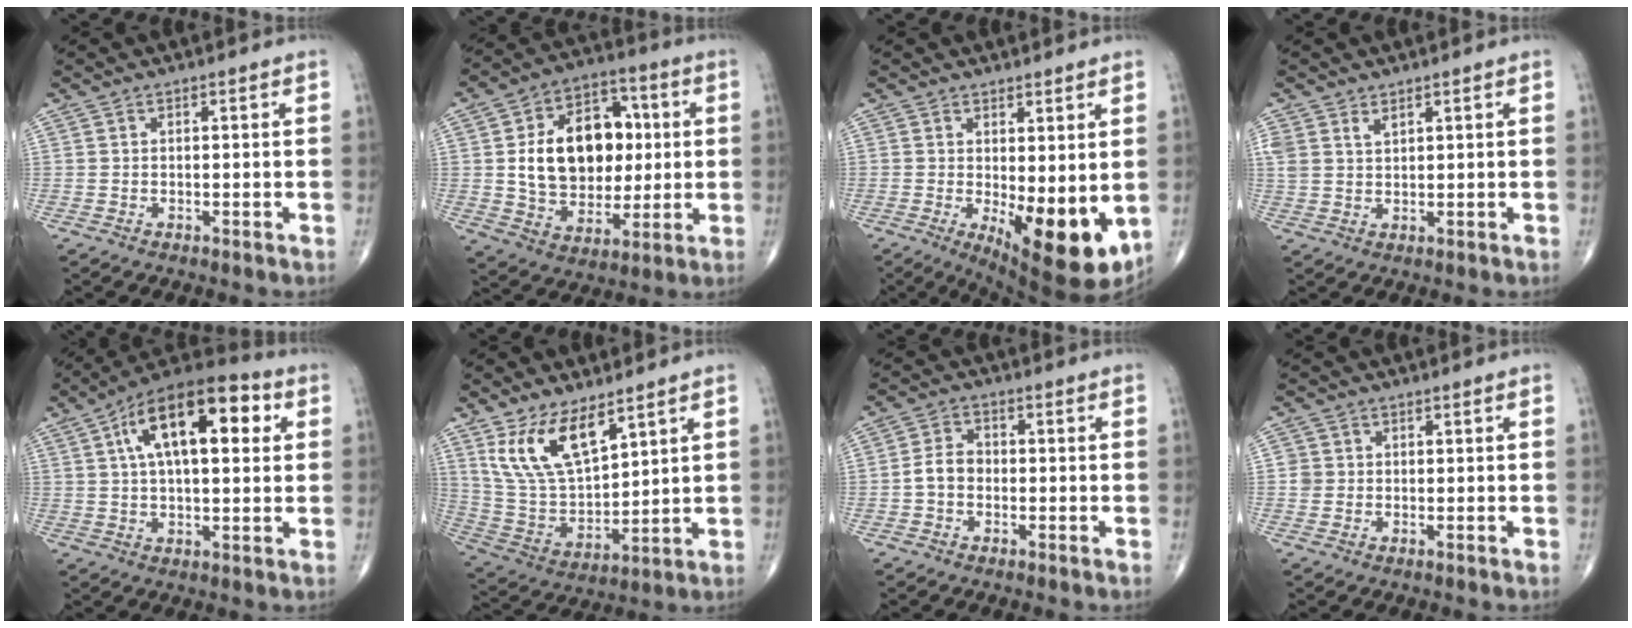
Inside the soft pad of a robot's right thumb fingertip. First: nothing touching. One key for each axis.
{"total": 19.2, "fx": 2.2, "fy": 13.6, "fz": 13.4, "tx": -0.166, "ty": 0.012, "tz": 0.042}
{"total": 12.4, "fx": -1.8, "fy": 4.6, "fz": 11.3, "tx": -0.155, "ty": -0.030, "tz": -0.011}
{"total": 3.6, "fx": 2.2, "fy": 2.1, "fz": 1.9, "tx": -0.035, "ty": -0.004, "tz": 0.052}
{"total": 18.8, "fx": 5.4, "fy": 8.7, "fz": 15.8, "tx": -0.234, "ty": 0.022, "tz": 0.076}
{"total": 13.7, "fx": 8.0, "fy": 6.2, "fz": 9.3, "tx": -0.161, "ty": -0.035, "tz": 0.174}
{"total": 4.2, "fx": -1.0, "fy": 3.1, "fz": 2.6, "tx": -0.043, "ty": 0.017, "tz": -0.027}
{"total": 2.0, "fx": 0.0, "fy": 1.9, "fz": 0.3, "tx": 0.007, "ty": 0.005, "tz": 0.000}